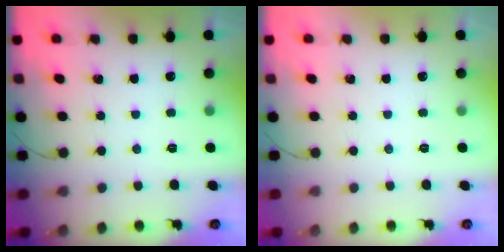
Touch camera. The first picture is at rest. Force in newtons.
{"total": 0.0}